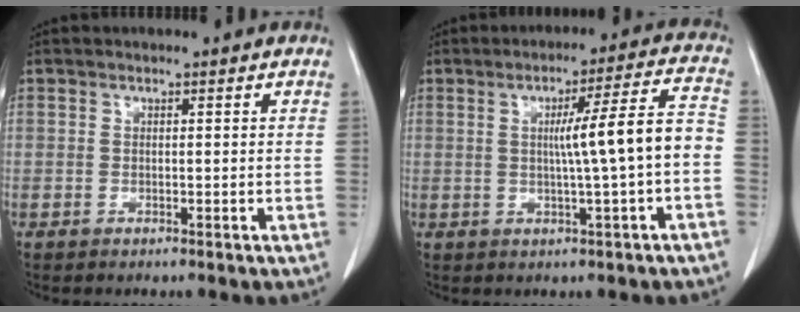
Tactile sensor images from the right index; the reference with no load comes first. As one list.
[{"total": 9.2, "force": [-0.8, -0.7, 9.1], "torque": [-0.132, 0.015, -0.011]}]